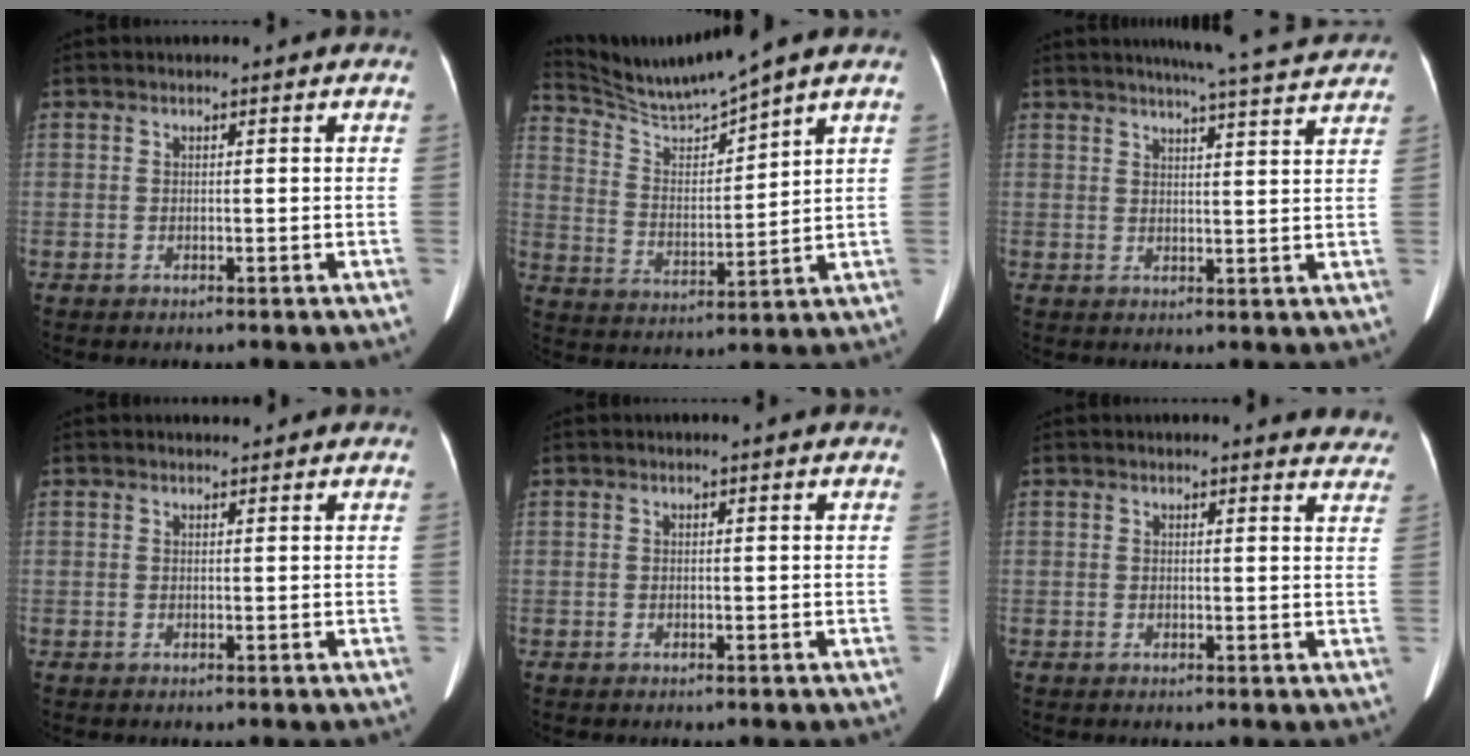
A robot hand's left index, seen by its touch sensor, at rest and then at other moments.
{"total": 8.8, "force": [8.3, -1.9, 2.1], "torque": [-0.055, -0.007, 0.174]}
{"total": 12.4, "force": [11.4, 0.0, 4.7], "torque": [-0.069, 0.001, 0.133]}
{"total": 1.6, "force": [1.5, 0.4, 0.3], "torque": [-0.008, 0.010, 0.024]}
{"total": 0.7, "force": [0.7, 0.0, 0.3], "torque": [-0.006, 0.005, 0.012]}
{"total": 8.6, "force": [8.3, 1.9, 1.2], "torque": [0.024, -0.013, 0.057]}